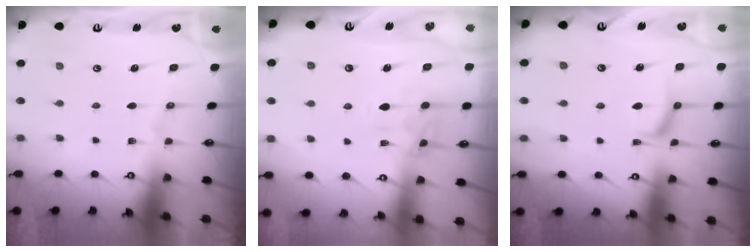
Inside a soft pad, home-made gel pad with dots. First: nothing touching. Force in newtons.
{"total": 2.8, "press": 2.5, "slide": 1.3}
{"total": 2.9, "press": 2.8, "slide": 1.0}